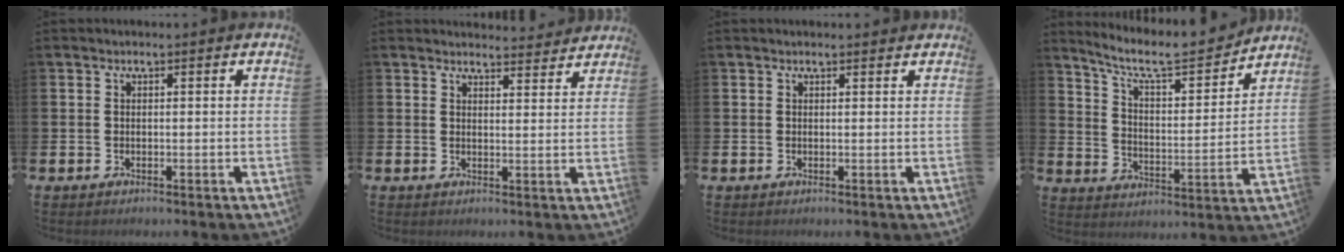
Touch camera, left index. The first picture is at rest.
{"total": 3.3, "force": [3.2, 0.3, -0.1], "torque": [0.003, -0.023, 0.057]}
{"total": 0.5, "force": [0.5, 0.1, 0.2], "torque": [0.004, -0.002, 0.007]}
{"total": 8.6, "force": [7.7, 1.8, 3.2], "torque": [-0.094, -0.052, 0.132]}